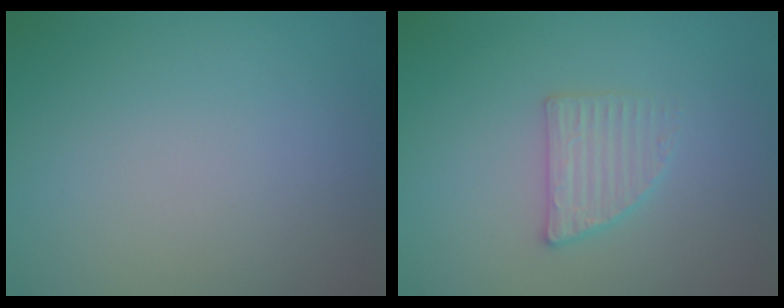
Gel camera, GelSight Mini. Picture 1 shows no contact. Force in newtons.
{"total": 2.3, "press": 2.2, "slide": 0.5}